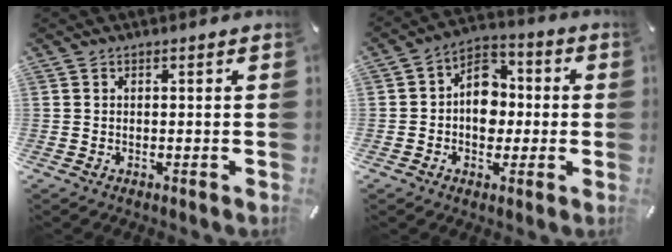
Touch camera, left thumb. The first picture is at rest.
{"total": 9.9, "force": [-1.2, 8.1, 5.6], "torque": [-0.082, 0.018, -0.022]}